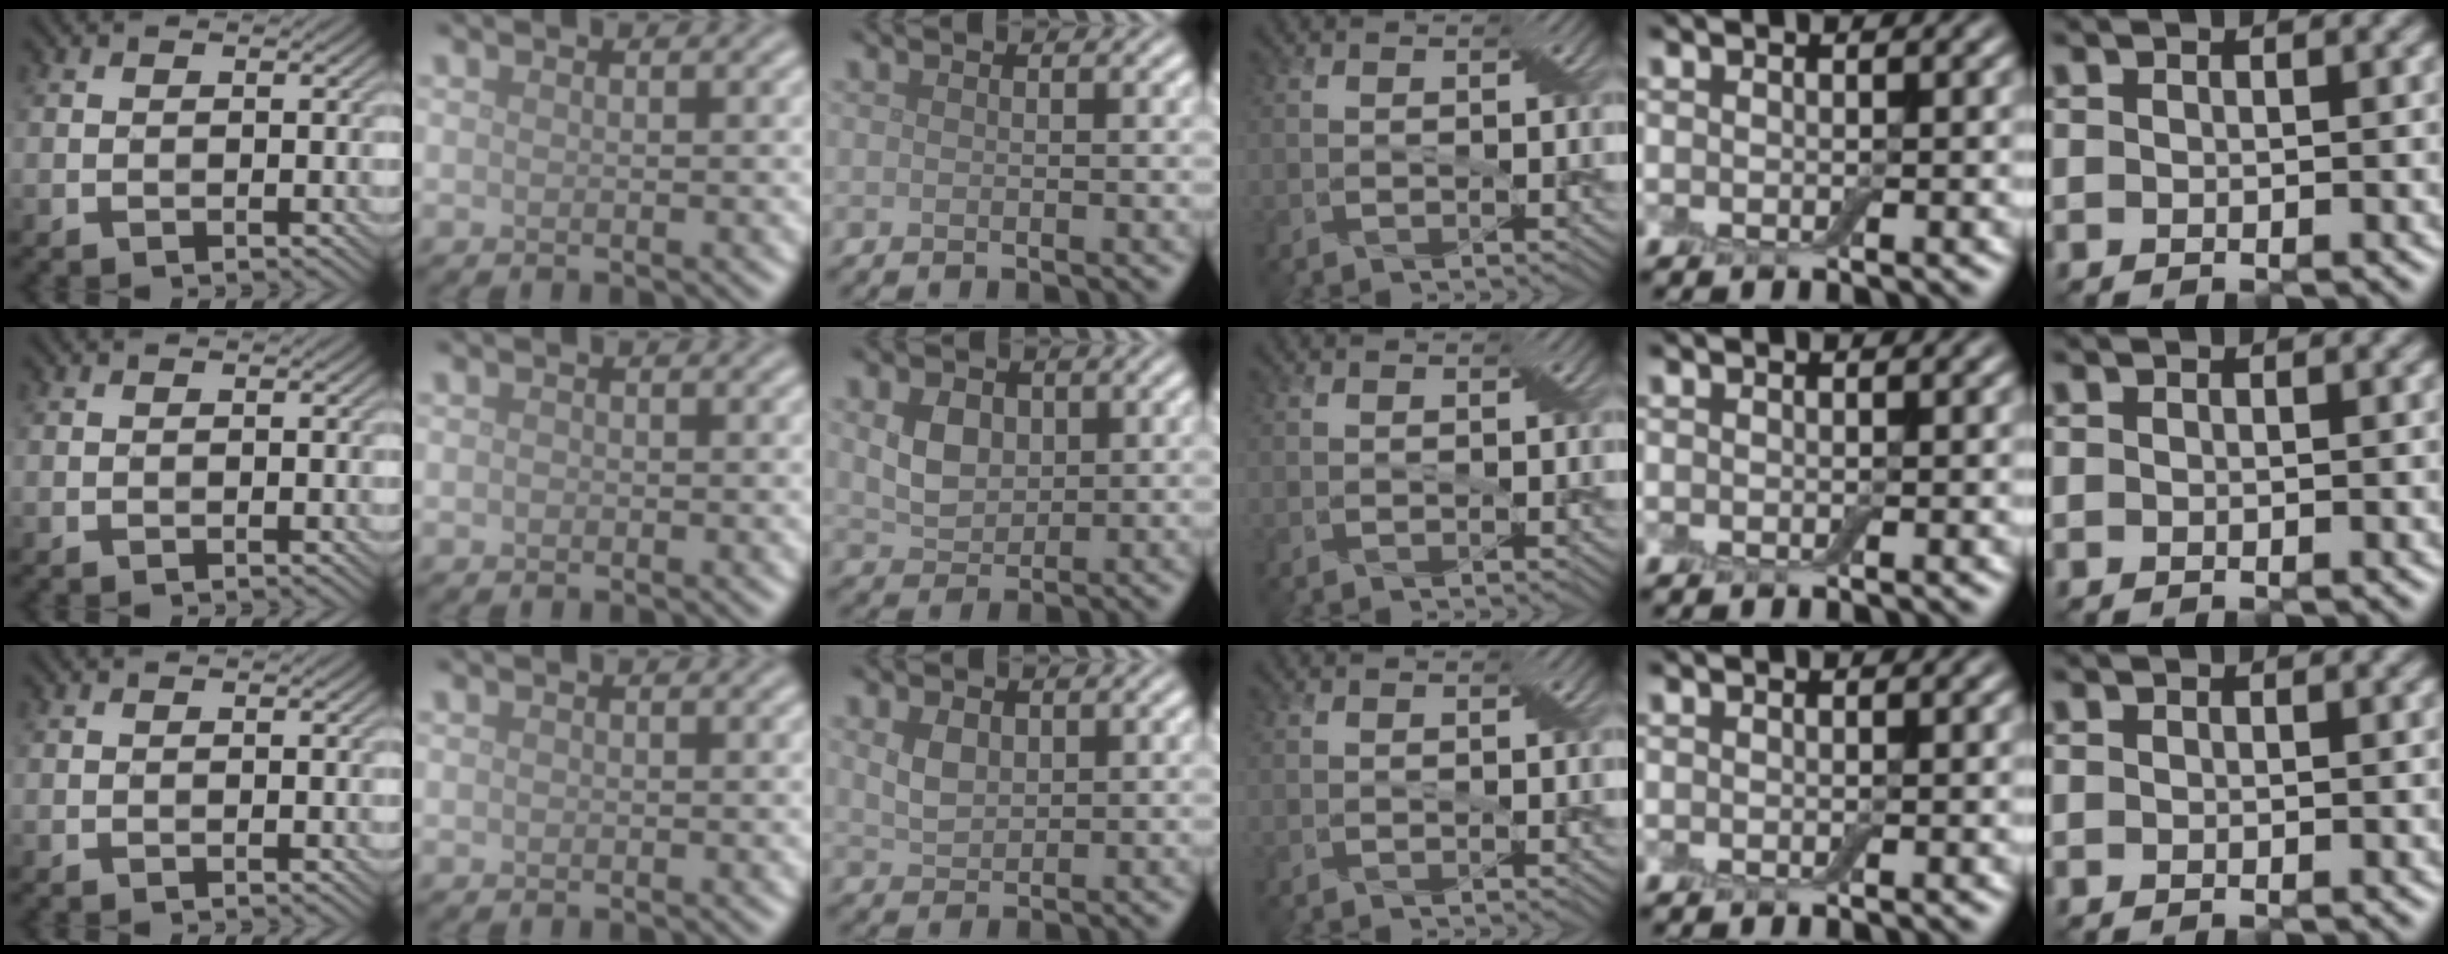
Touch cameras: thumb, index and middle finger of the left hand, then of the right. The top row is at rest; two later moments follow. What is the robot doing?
{"motion": "press", "object": "electronic device side button"}